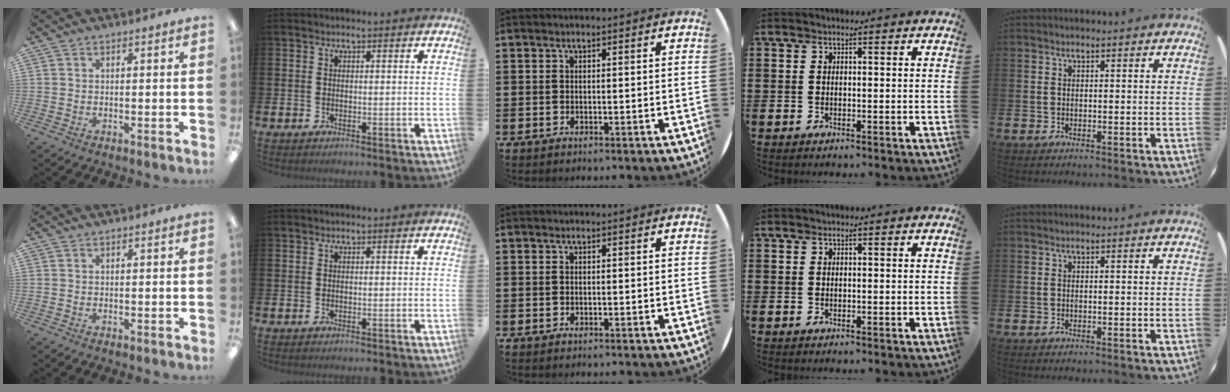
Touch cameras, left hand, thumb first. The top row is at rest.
{}